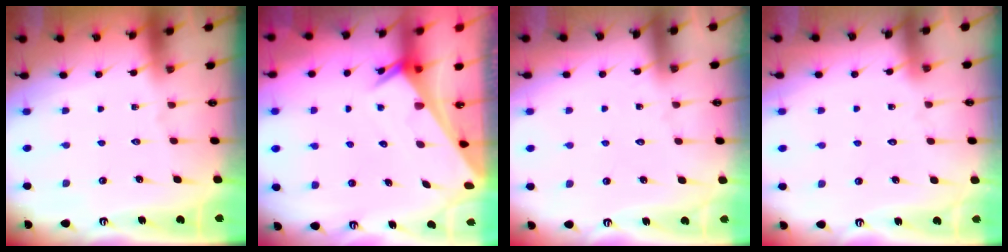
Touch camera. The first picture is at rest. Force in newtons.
{"total": 2.5, "press": 2.5, "slide": 0.1}
{"total": 4.4, "press": 4.4, "slide": 0.5}
{"total": 1.9, "press": 1.9, "slide": 0.1}